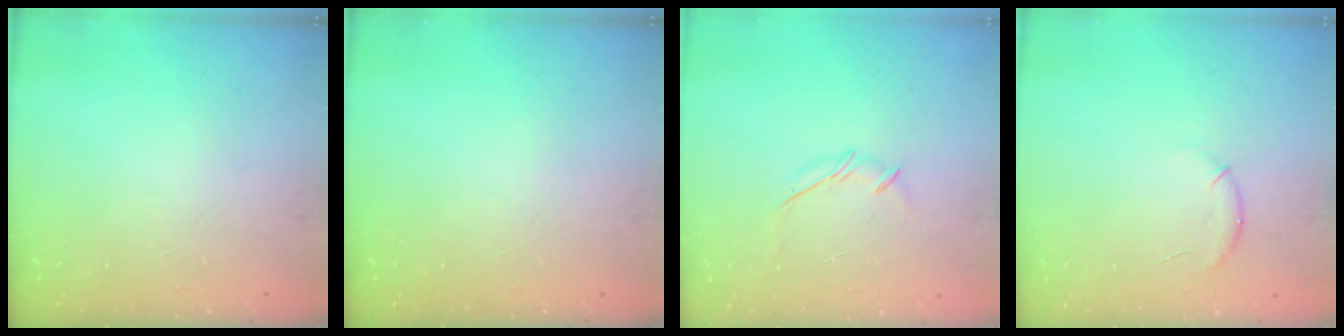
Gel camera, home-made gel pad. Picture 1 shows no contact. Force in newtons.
{"total": 0.0}
{"total": 4.1, "press": 4.0, "slide": 0.9}
{"total": 6.3, "press": 6.1, "slide": 1.6}